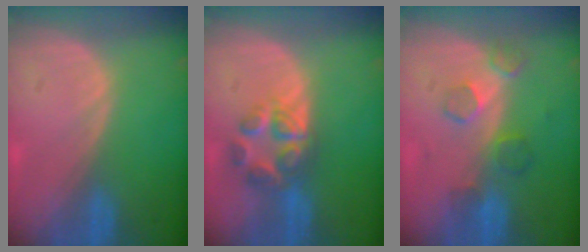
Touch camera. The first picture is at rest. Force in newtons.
{"total": 6.8, "press": 5.8, "slide": 3.4}
{"total": 4.8, "press": 4.5, "slide": 1.5}